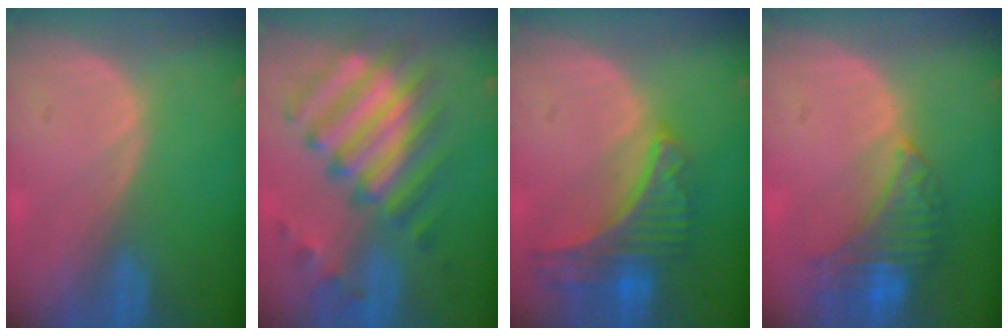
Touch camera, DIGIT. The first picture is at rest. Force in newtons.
{"total": 10.5, "press": 10.1, "slide": 2.8}
{"total": 8.9, "press": 7.8, "slide": 4.2}
{"total": 8.2, "press": 7.1, "slide": 4.0}